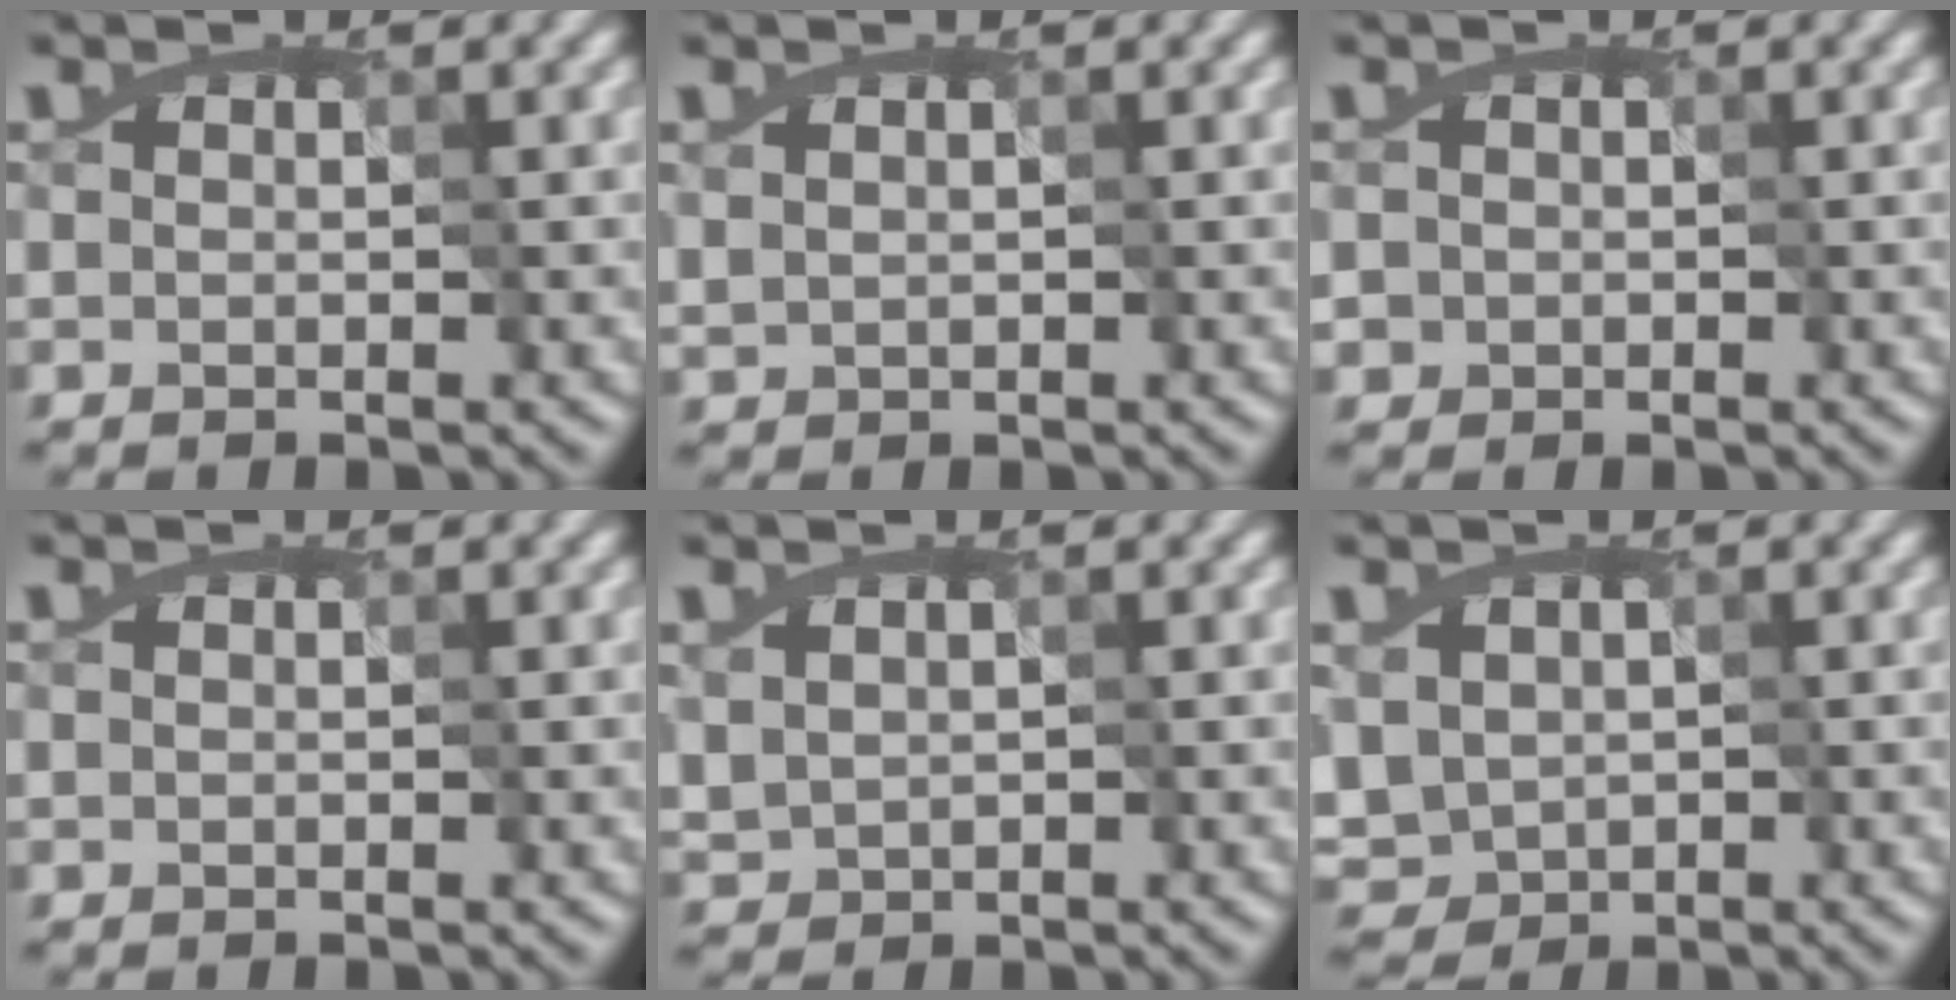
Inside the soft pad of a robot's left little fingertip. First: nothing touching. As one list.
[{"total": 0.7, "force": [0.3, 0.6, 0.3], "torque": [-0.018, -0.002, 0.018]}, {"total": 1.0, "force": [-0.4, 1.0, 0.0], "torque": [-0.010, -0.006, 0.005]}, {"total": 0.0}, {"total": 1.3, "force": [0.4, 1.1, 0.5], "torque": [-0.033, -0.007, 0.029]}, {"total": 2.5, "force": [-0.6, 2.3, 0.9], "torque": [-0.026, -0.011, 0.001]}]